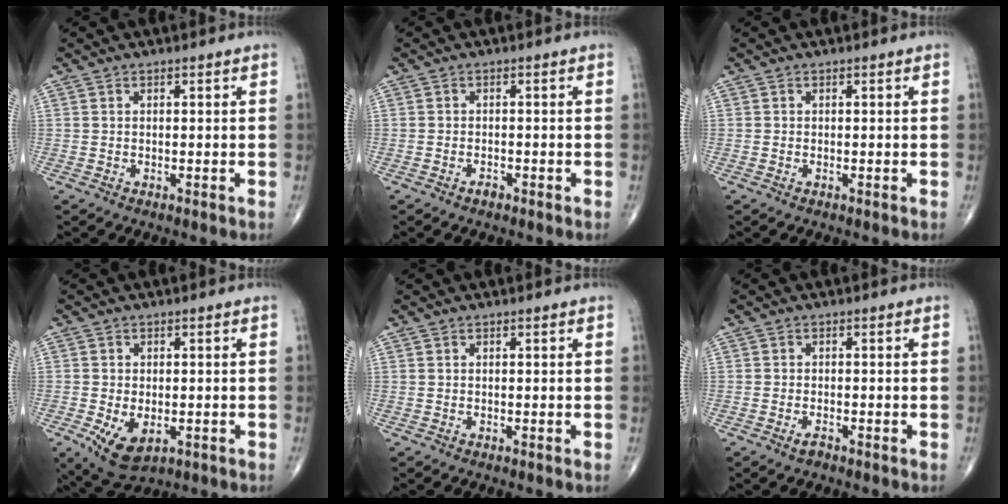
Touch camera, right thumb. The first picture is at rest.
{"total": 1.1, "force": [-0.8, 0.5, 0.5], "torque": [-0.009, 0.003, -0.015]}
{"total": 0.0}
{"total": 7.7, "force": [-2.4, 4.5, 5.8], "torque": [-0.099, -0.007, -0.029]}
{"total": 0.0}
{"total": 1.5, "force": [-1.0, 0.6, 0.9], "torque": [-0.020, 0.002, -0.020]}